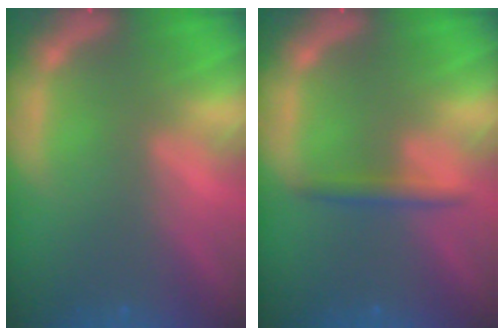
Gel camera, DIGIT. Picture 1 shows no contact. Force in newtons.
{"total": 1.9}